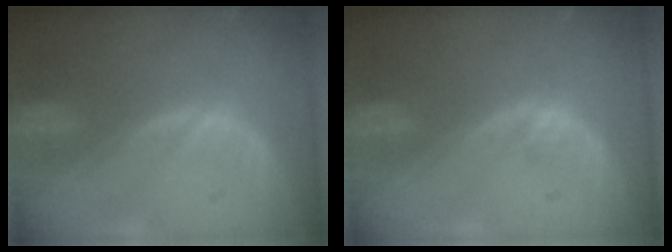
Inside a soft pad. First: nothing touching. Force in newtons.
{"total": 0.8, "press": 0.7, "slide": 0.4}